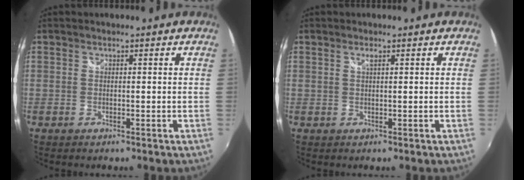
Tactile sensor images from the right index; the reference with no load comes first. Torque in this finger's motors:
{"motor_torque": [0.16, 0.03, 0.08, 0.03]}